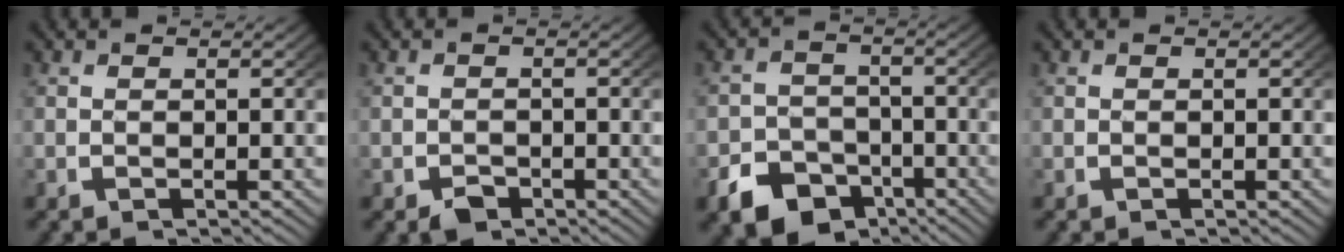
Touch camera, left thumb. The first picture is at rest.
{"total": 1.8, "force": [-1.3, 1.1, 0.6], "torque": [-0.006, -0.012, -0.021]}
{"total": 8.5, "force": [-5.5, 5.8, 2.7], "torque": [-0.029, -0.029, -0.091]}
{"total": 0.0}